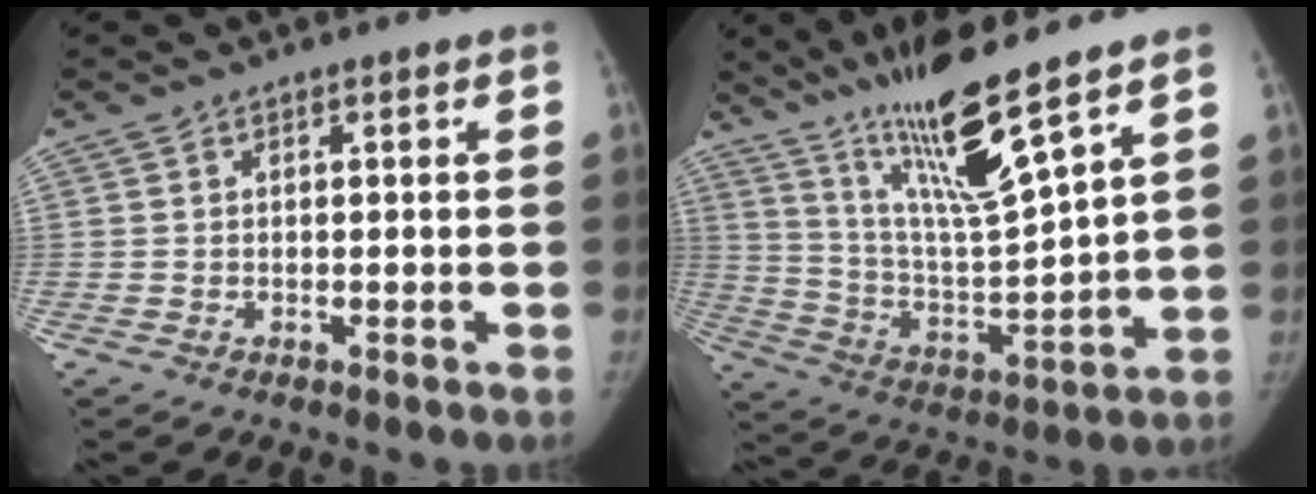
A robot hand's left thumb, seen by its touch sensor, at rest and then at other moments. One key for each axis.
{"total": 16.7, "fx": 11.7, "fy": 0.9, "fz": 12.0, "tx": -0.200, "ty": -0.073, "tz": 0.220}